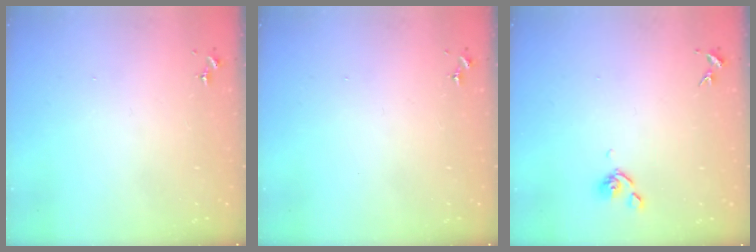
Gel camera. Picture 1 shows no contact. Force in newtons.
{"total": 0.0}
{"total": 5.8, "press": 5.7, "slide": 1.1}